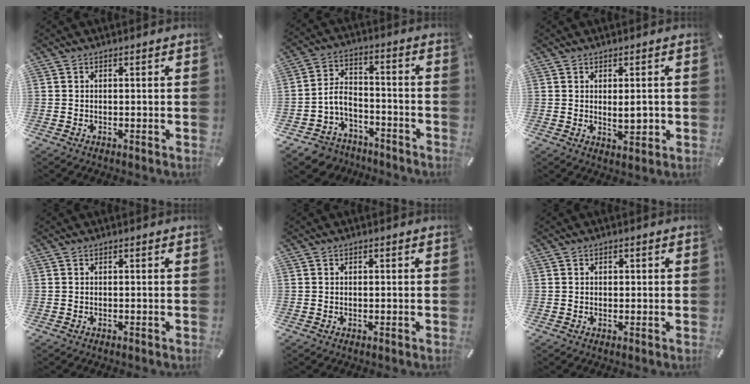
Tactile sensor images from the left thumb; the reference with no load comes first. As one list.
[{"total": 6.8, "force": [-3.3, 5.4, 2.4], "torque": [-0.061, 0.013, -0.067]}, {"total": 4.1, "force": [0.4, 1.9, 3.7], "torque": [-0.054, -0.003, 0.004]}, {"total": 0.0}, {"total": 0.6, "force": [0.0, 0.4, 0.4], "torque": [-0.009, 0.001, -0.001]}, {"total": 1.1, "force": [0.1, 1.0, 0.6], "torque": [-0.005, 0.003, -0.003]}]